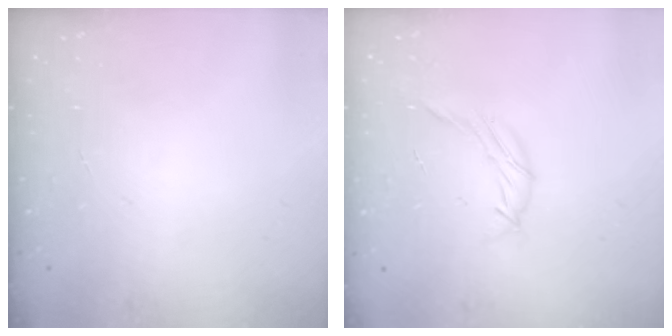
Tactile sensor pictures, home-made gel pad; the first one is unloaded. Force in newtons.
{"total": 5.5, "press": 5.4, "slide": 1.2}